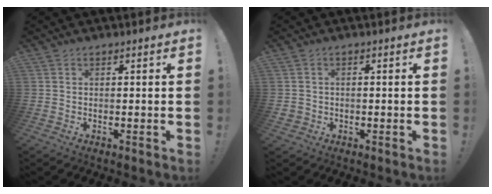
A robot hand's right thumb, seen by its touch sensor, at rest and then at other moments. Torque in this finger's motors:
{"motor_torque": [0.40, 0.21, -0.12, 0.12, -0.11]}